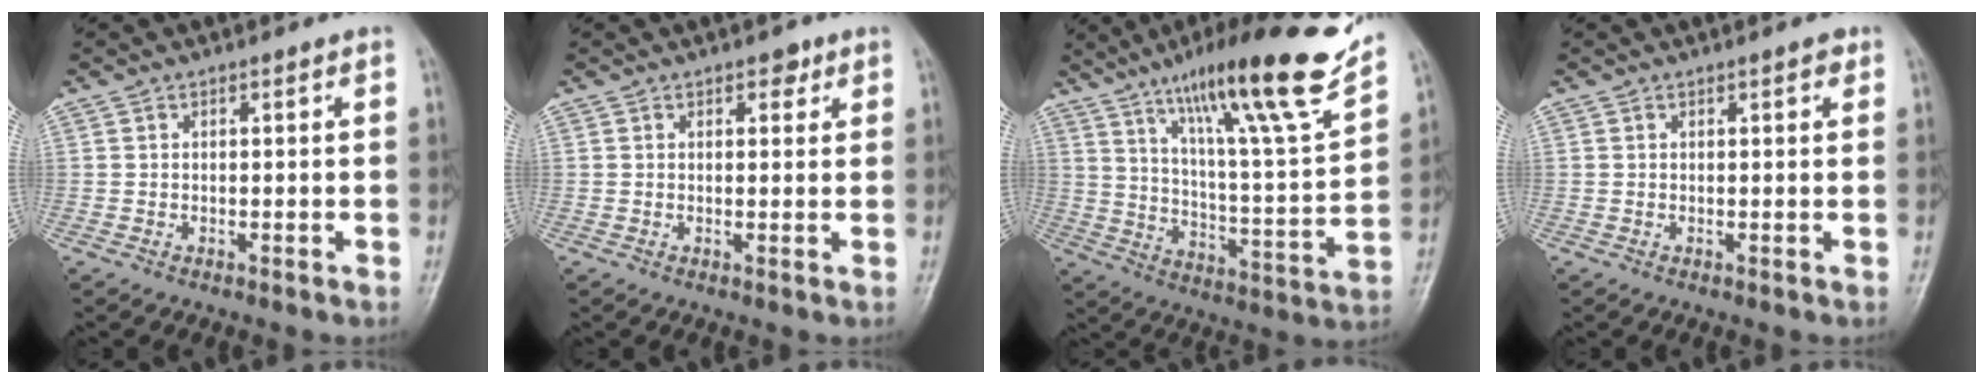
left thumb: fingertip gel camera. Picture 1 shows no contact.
{"total": 2.2, "force": [1.3, 1.3, 1.2], "torque": [0.001, -0.003, 0.015]}
{"total": 23.4, "force": [16.3, 2.3, 16.7], "torque": [-0.233, -0.065, 0.262]}
{"total": 1.3, "force": [0.7, 0.5, 0.9], "torque": [-0.008, 0.000, 0.006]}